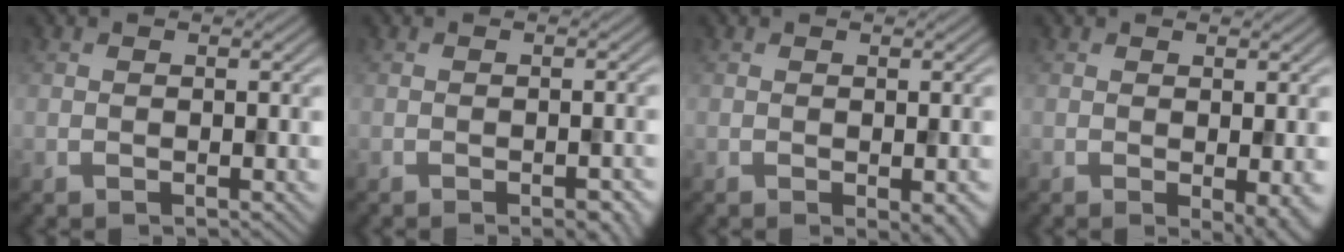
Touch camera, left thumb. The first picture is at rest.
{"total": 2.7, "force": [-1.6, 0.7, 2.0], "torque": [-0.022, -0.001, -0.014]}
{"total": 2.7, "force": [-1.1, 0.9, 2.3], "torque": [-0.030, -0.010, -0.008]}
{"total": 3.1, "force": [-0.5, 0.7, 2.9], "torque": [-0.039, -0.007, -0.006]}